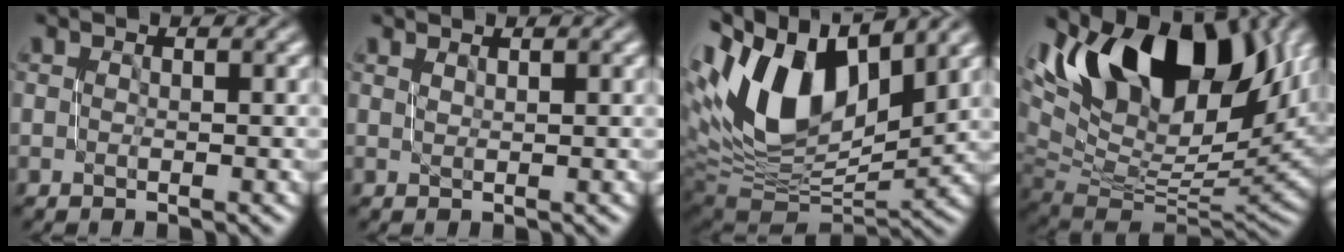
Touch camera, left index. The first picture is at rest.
{"total": 0.9, "force": [0.9, 0.2, 0.1], "torque": [0.005, 0.001, 0.009]}
{"total": 13.6, "force": [5.0, 7.7, 10.1], "torque": [-0.199, 0.015, 0.092]}
{"total": 14.9, "force": [8.1, 7.1, 10.2], "torque": [-0.171, 0.024, 0.149]}